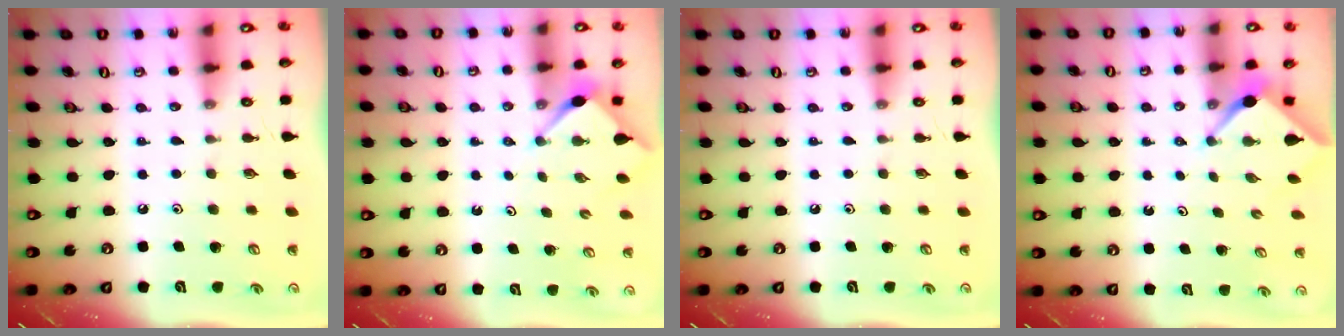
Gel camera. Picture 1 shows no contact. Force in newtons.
{"total": 2.7, "press": 2.7, "slide": 0.3}
{"total": 0.0}
{"total": 2.5, "press": 2.5, "slide": 0.3}